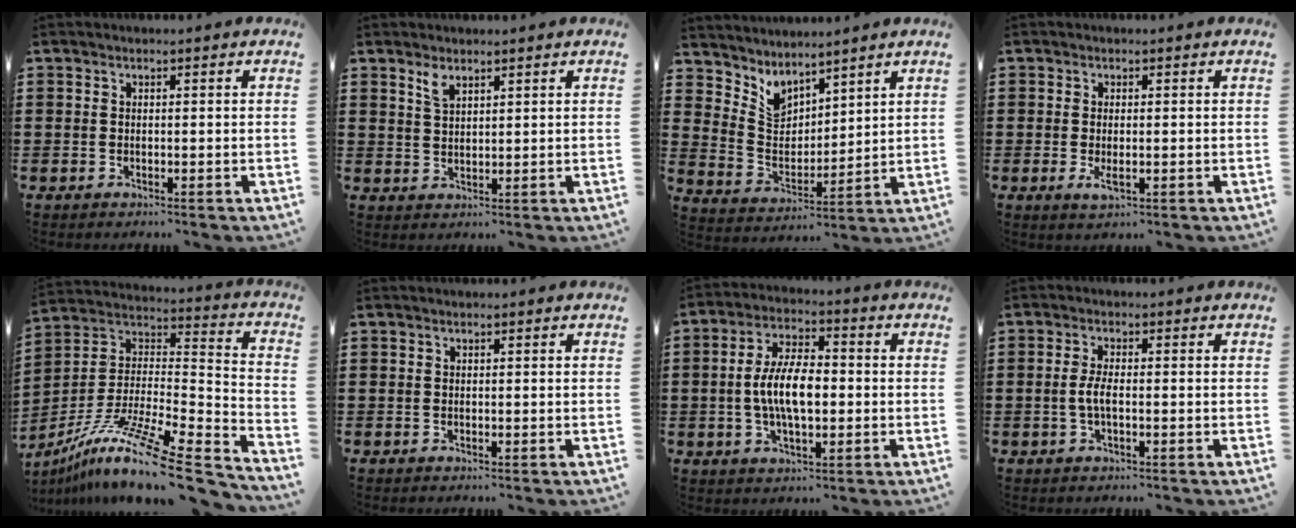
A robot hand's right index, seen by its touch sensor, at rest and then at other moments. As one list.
[{"total": 2.6, "force": [1.9, 1.0, 1.5], "torque": [-0.034, 0.003, 0.035]}, {"total": 5.3, "force": [4.5, 2.4, 1.3], "torque": [-0.052, -0.021, 0.082]}, {"total": 2.2, "force": [-0.4, 0.8, 2.0], "torque": [-0.042, -0.005, -0.008]}, {"total": 14.3, "force": [-10.5, 1.0, 9.6], "torque": [-0.174, 0.010, -0.193]}, {"total": 0.0}, {"total": 8.6, "force": [-0.8, 3.6, 7.7], "torque": [-0.165, 0.001, -0.021]}, {"total": 3.0, "force": [-0.6, 0.8, 2.8], "torque": [-0.066, -0.004, -0.016]}]